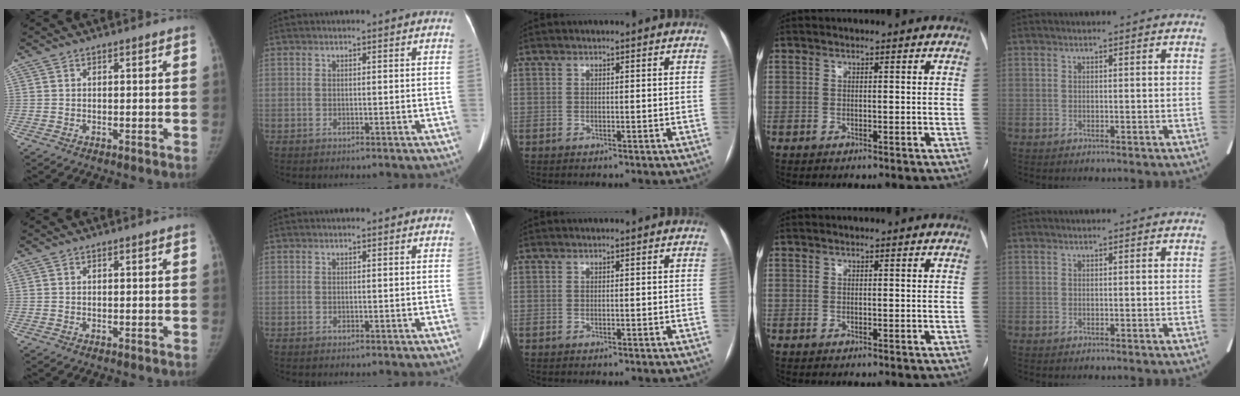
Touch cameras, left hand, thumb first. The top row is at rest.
{}